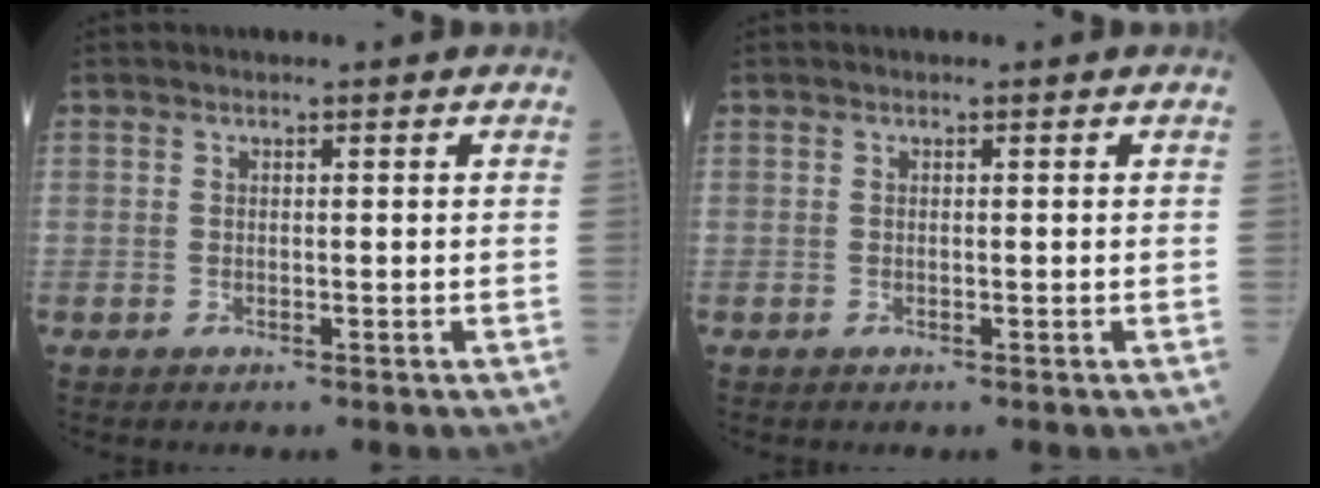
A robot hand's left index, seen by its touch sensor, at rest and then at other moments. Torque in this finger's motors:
{"motor_torque": [-0.19, 0.07, -0.03, 0.00]}